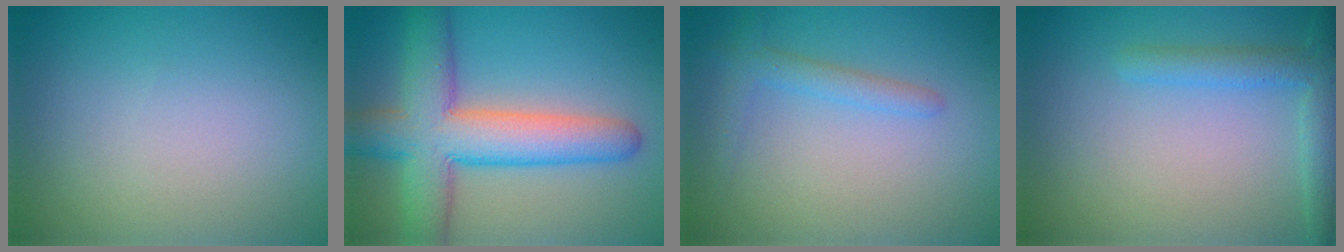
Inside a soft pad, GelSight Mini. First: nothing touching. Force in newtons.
{"total": 8.6, "press": 8.6, "slide": 0.3}
{"total": 1.9, "press": 1.9, "slide": 0.1}
{"total": 2.8, "press": 2.8, "slide": 0.2}